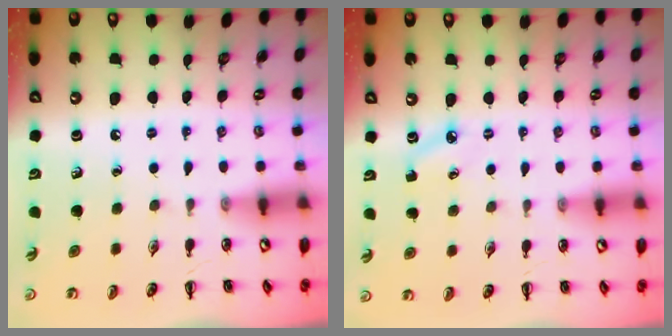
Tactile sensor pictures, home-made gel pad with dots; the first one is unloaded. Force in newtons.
{"total": 2.8, "press": 2.7, "slide": 0.7}